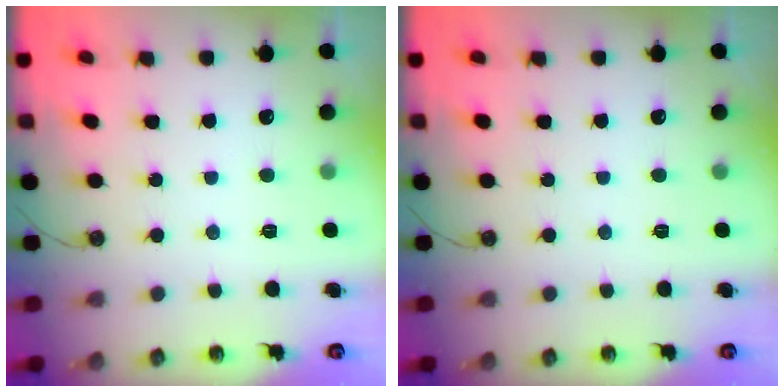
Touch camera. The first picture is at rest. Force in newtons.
{"total": 0.0}